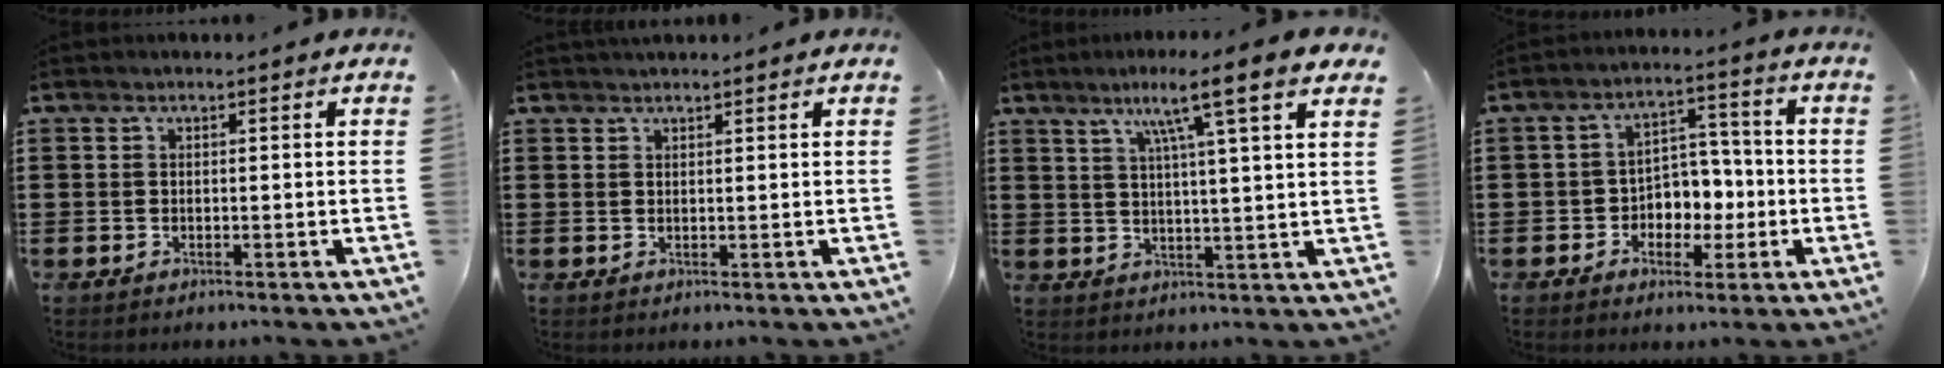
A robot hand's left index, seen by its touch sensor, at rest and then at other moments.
{"total": 1.0, "force": [0.9, 0.1, 0.2], "torque": [-0.005, 0.000, 0.019]}
{"total": 8.2, "force": [5.0, -0.4, 6.5], "torque": [-0.126, -0.016, 0.075]}
{"total": 5.3, "force": [-1.2, 4.6, 2.2], "torque": [-0.048, 0.008, -0.027]}